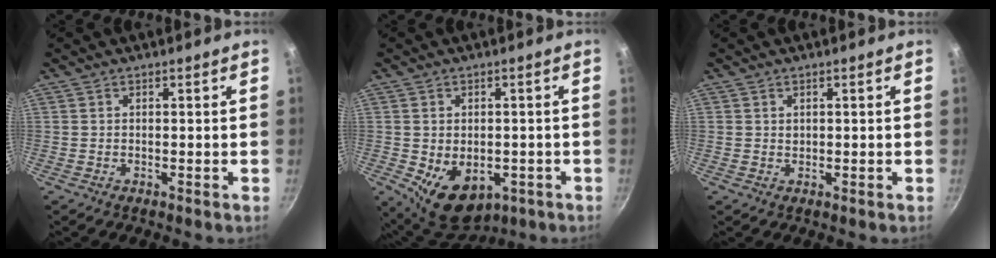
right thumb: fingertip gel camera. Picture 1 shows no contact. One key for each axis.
{"total": 10.3, "fx": -2.7, "fy": 7.1, "fz": 7.1, "tx": -0.079, "ty": -0.008, "tz": -0.018}
{"total": 0.8, "fx": 0.3, "fy": 0.6, "fz": 0.3, "tx": -0.003, "ty": 0.001, "tz": 0.006}